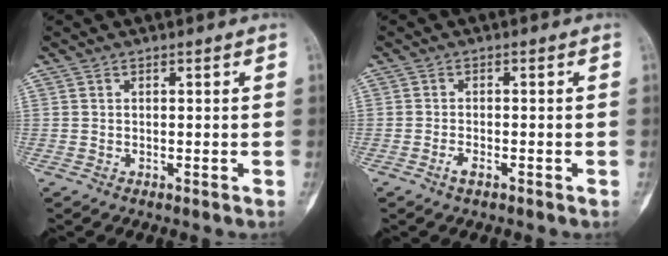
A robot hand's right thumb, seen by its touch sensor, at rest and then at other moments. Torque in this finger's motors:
{"motor_torque": [-0.26, -0.08, 0.05, 0.23, -0.01]}